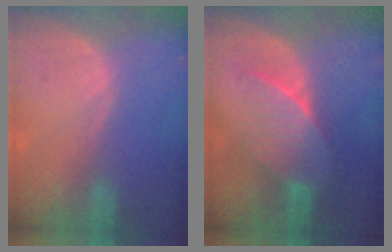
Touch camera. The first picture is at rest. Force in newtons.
{"total": 7.2, "press": 6.7, "slide": 2.6}